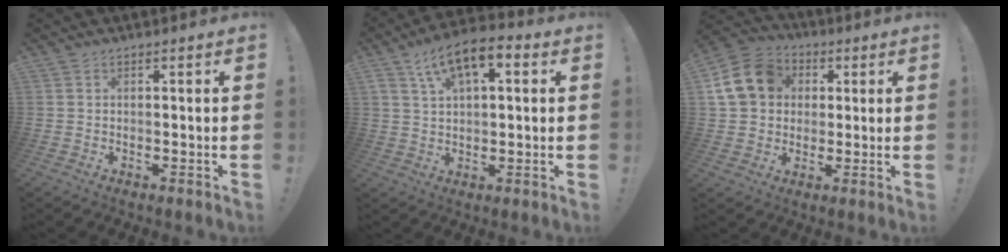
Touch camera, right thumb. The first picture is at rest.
{"total": 10.4, "force": [4.6, 5.0, 7.9], "torque": [-0.129, -0.009, 0.086]}
{"total": 15.4, "force": [3.7, 13.0, 7.4], "torque": [-0.113, 0.000, 0.076]}